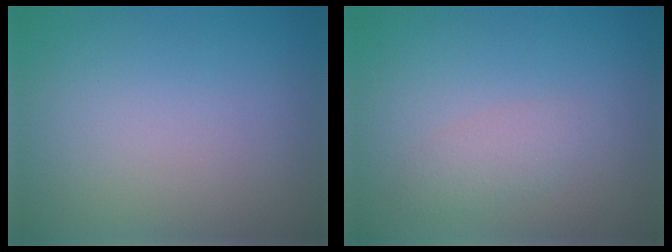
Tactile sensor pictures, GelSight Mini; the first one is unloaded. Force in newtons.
{"total": 1.6, "press": 1.6, "slide": 0.1}